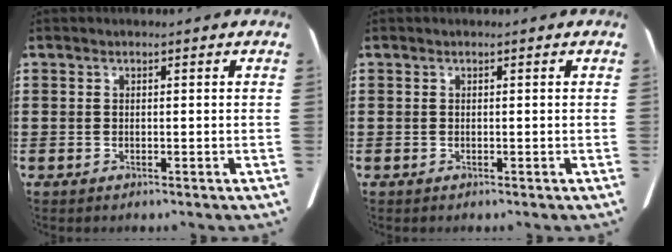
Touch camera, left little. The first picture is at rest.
{"total": 0.0}